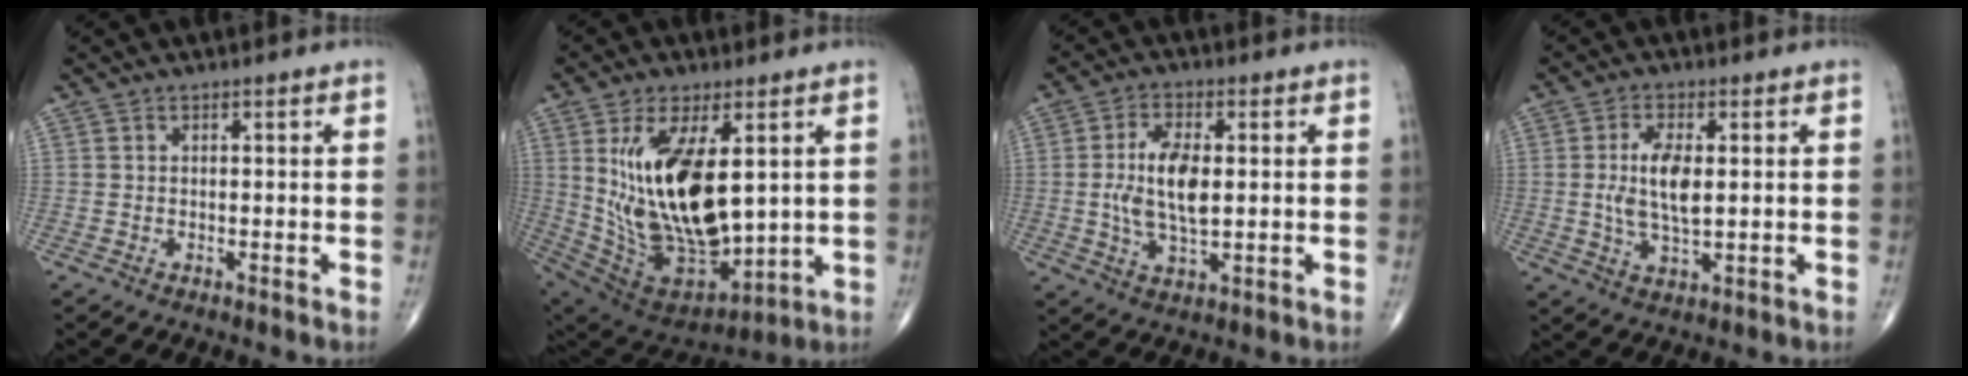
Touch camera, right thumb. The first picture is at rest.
{"total": 23.2, "force": [3.7, 11.4, 19.8], "torque": [-0.352, -0.031, 0.092]}
{"total": 9.3, "force": [0.4, 4.1, 8.3], "torque": [-0.161, -0.006, 0.009]}
{"total": 7.8, "force": [0.7, 3.2, 7.1], "torque": [-0.139, -0.010, 0.014]}